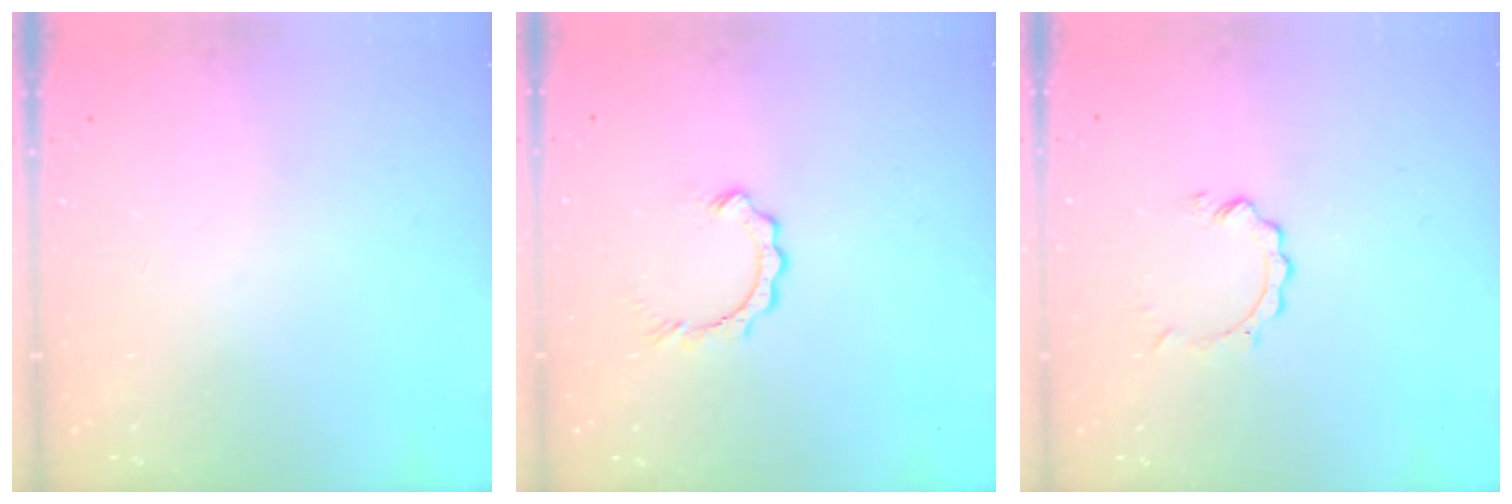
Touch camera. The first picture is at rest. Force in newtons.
{"total": 2.8, "press": 2.8, "slide": 0.2}
{"total": 2.1, "press": 2.1, "slide": 0.2}